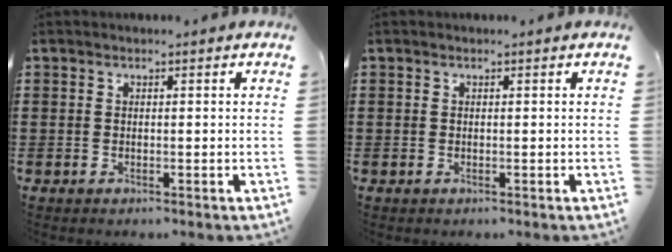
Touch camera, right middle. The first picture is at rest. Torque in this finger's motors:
{"motor_torque": [0.00, 0.00, 0.01, -0.01]}